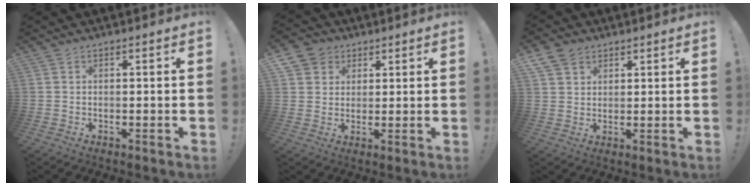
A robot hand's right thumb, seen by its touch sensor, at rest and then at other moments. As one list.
[{"total": 6.5, "force": [3.2, 5.5, 1.0], "torque": [-0.012, -0.018, 0.064]}, {"total": 6.0, "force": [3.8, 4.3, 1.9], "torque": [-0.038, -0.014, 0.078]}]